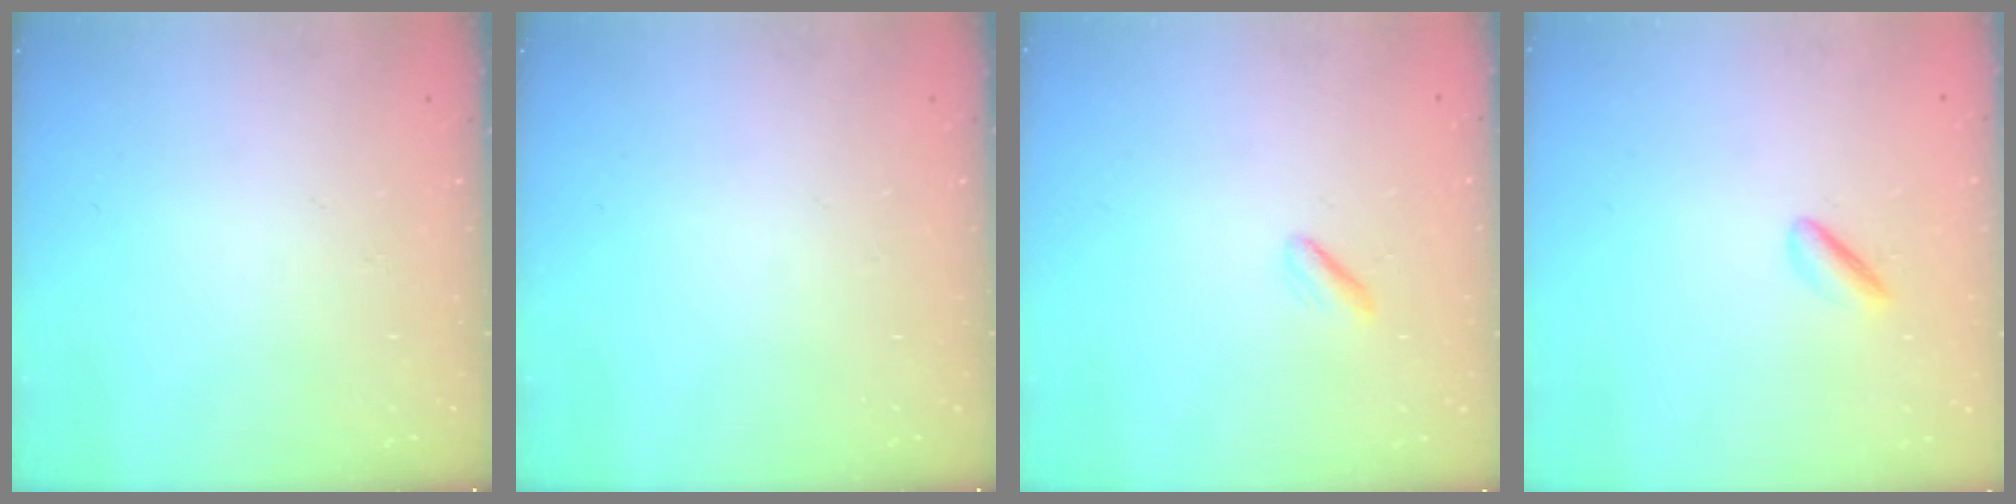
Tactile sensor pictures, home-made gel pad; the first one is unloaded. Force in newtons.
{"total": 0.0}
{"total": 1.7, "press": 1.6, "slide": 0.6}
{"total": 1.8, "press": 1.7, "slide": 0.6}